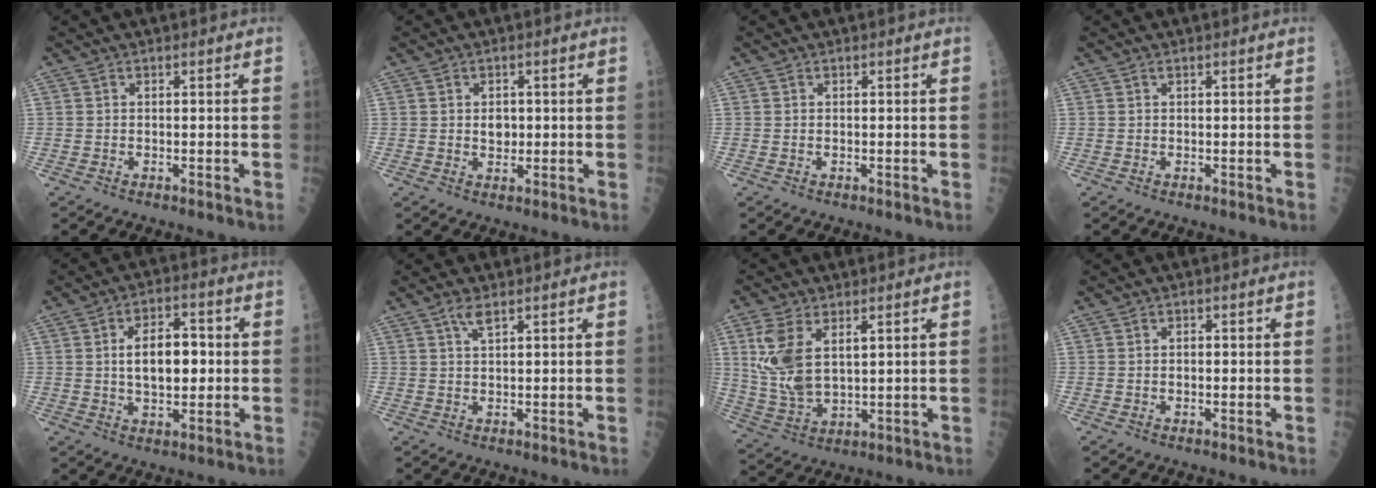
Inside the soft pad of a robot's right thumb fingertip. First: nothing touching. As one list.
[{"total": 2.6, "force": [0.2, 2.0, 1.6], "torque": [-0.009, 0.001, 0.004]}, {"total": 0.0}, {"total": 0.0}, {"total": 9.9, "force": [0.7, 5.3, 8.4], "torque": [-0.115, 0.009, 0.013]}, {"total": 2.2, "force": [1.5, 0.4, 1.6], "torque": [-0.032, -0.001, 0.032]}, {"total": 11.4, "force": [3.6, 6.1, 9.0], "torque": [-0.190, -0.009, 0.085]}, {"total": 1.1, "force": [0.1, 0.6, 0.9], "torque": [-0.014, 0.000, 0.000]}]